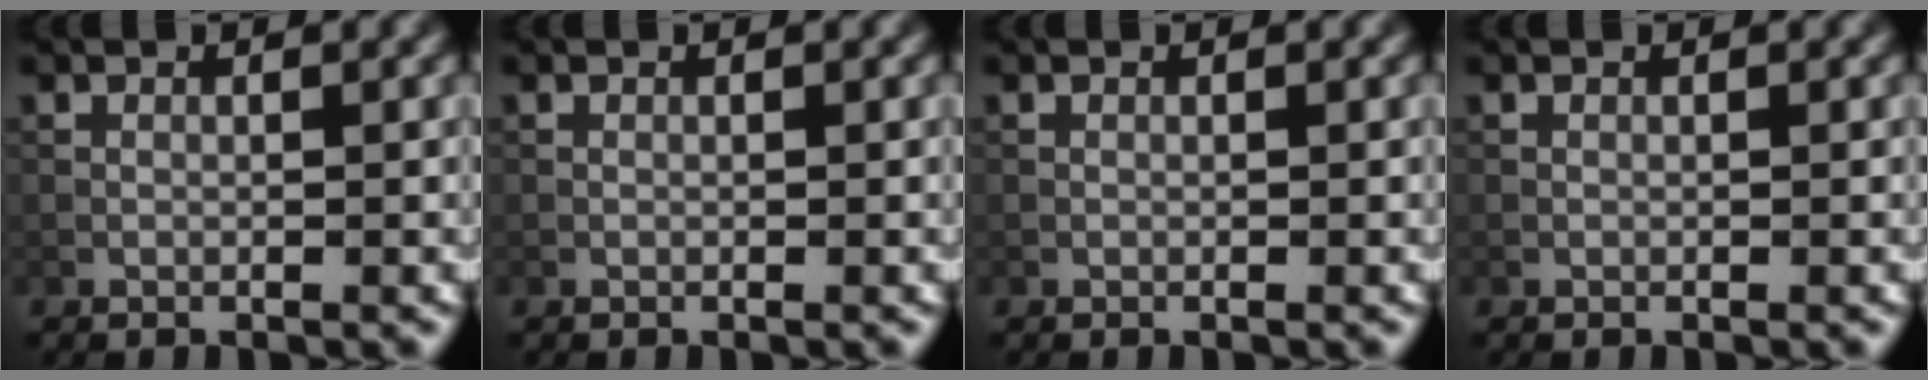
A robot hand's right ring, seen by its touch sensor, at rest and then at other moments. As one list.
[{"total": 0.0}, {"total": 0.0}, {"total": 0.0}]